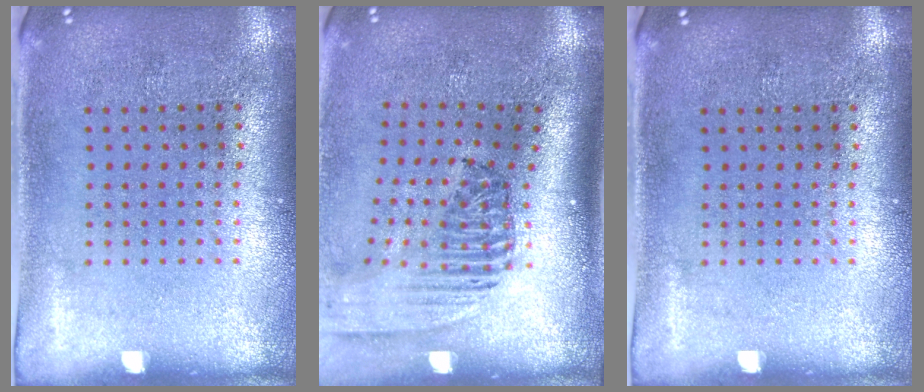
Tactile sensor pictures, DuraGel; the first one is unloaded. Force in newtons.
{"total": 2.3, "press": 1.6, "slide": 1.7}
{"total": 0.0}